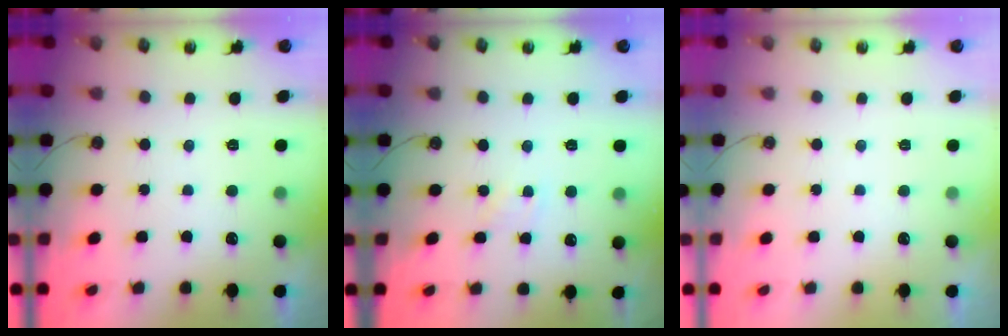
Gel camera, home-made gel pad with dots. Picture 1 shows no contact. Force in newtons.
{"total": 2.4, "press": 2.4, "slide": 0.3}
{"total": 0.0}